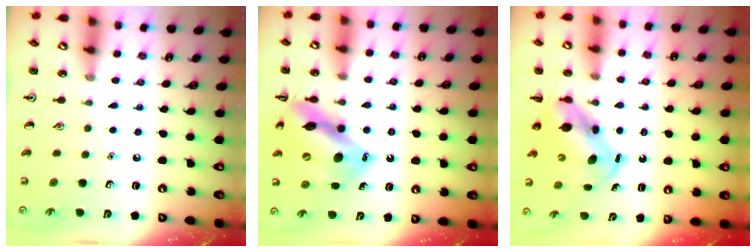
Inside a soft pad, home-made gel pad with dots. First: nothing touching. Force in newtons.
{"total": 14.9, "press": 14.3, "slide": 4.2}
{"total": 5.5, "press": 5.4, "slide": 0.6}